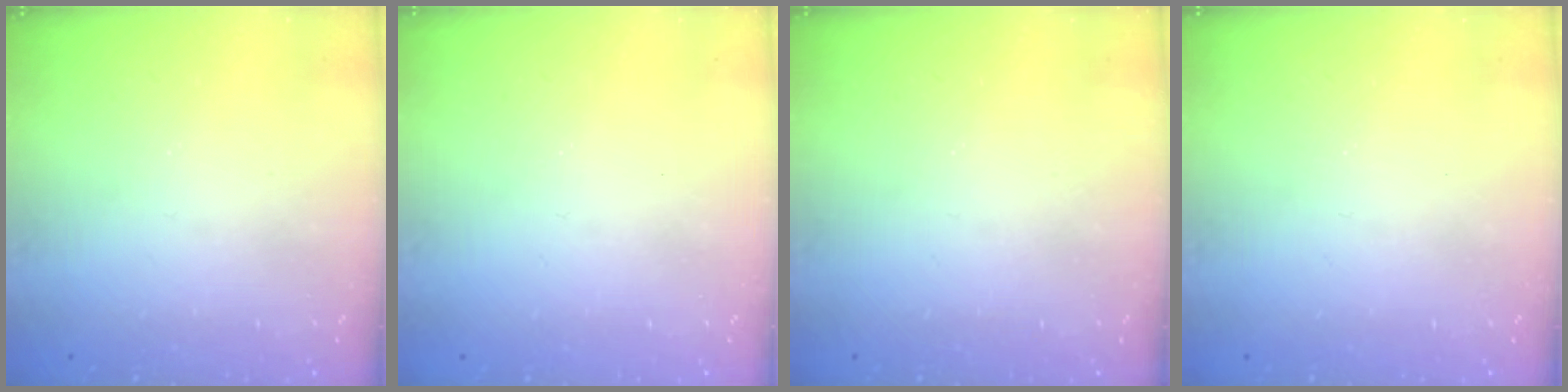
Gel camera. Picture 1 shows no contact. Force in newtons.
{"total": 0.0}
{"total": 0.0}
{"total": 0.0}